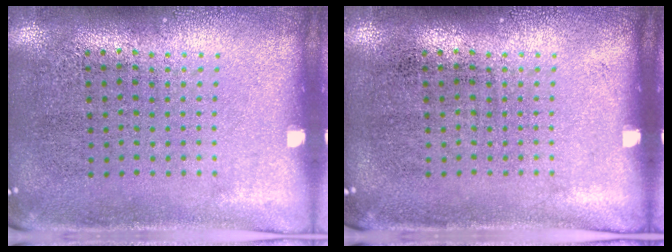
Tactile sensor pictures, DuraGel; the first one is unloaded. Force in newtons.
{"total": 0.0}